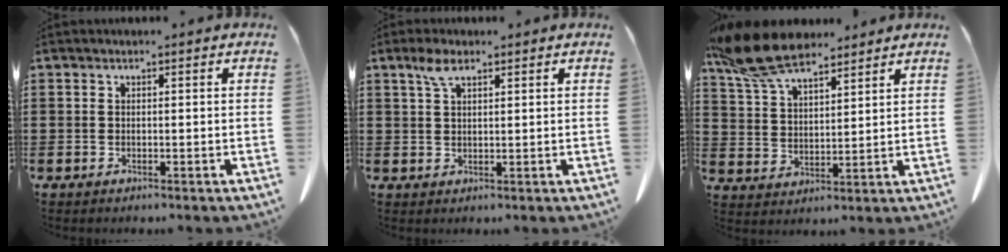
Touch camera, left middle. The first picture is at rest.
{"total": 3.3, "force": [1.9, 1.1, 2.4], "torque": [-0.053, 0.004, 0.035]}
{"total": 11.1, "force": [8.9, 3.3, 5.7], "torque": [-0.144, -0.021, 0.167]}